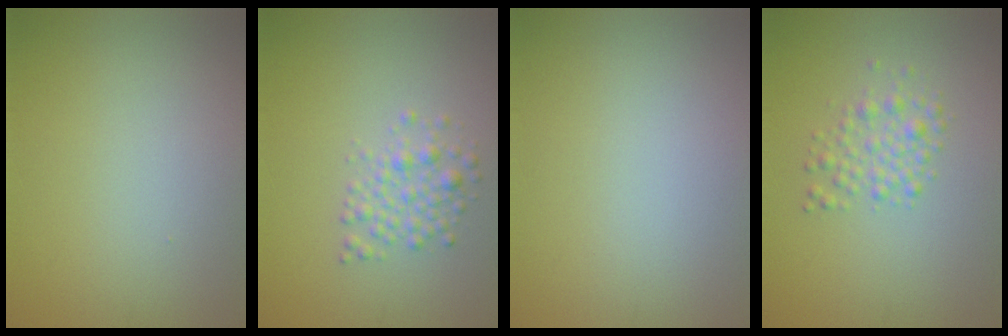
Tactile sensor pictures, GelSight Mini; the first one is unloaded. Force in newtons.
{"total": 2.2, "press": 2.2, "slide": 0.0}
{"total": 0.0}
{"total": 2.2, "press": 2.2, "slide": 0.1}